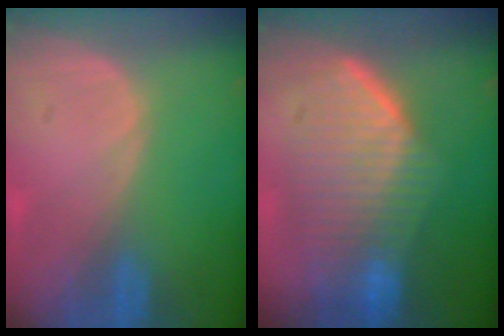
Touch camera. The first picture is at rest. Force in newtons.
{"total": 9.5, "press": 9.1, "slide": 3.0}